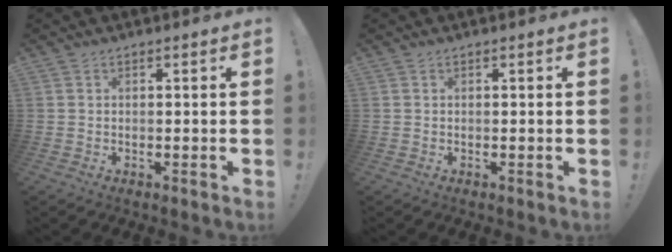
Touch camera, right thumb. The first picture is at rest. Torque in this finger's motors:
{"motor_torque": [0.00, 0.00, 0.09, -0.06, 0.04]}